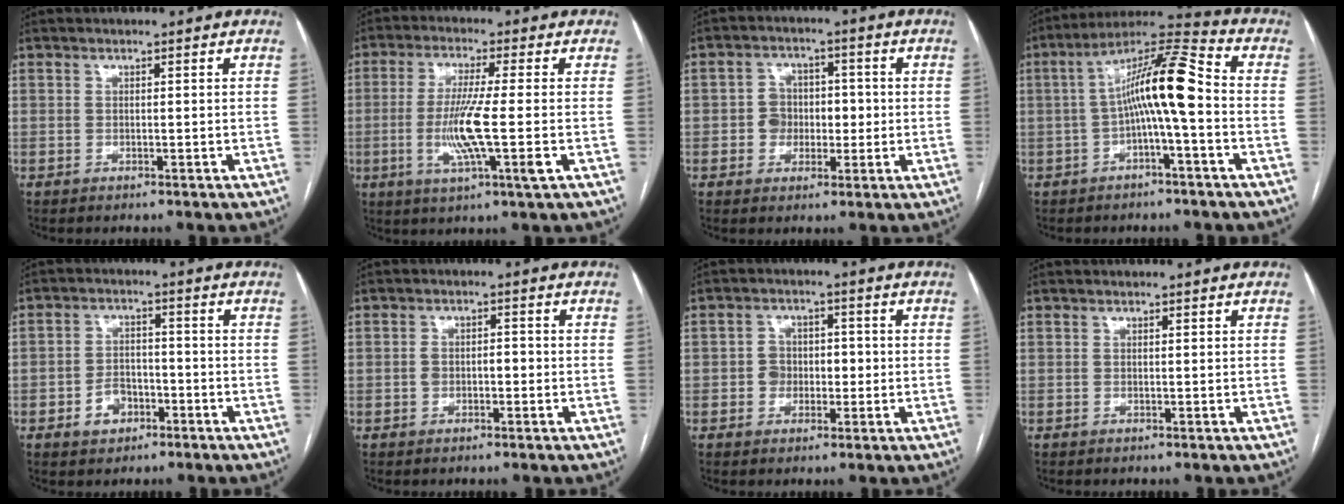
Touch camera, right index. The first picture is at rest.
{"total": 9.8, "force": [-1.6, -0.3, 9.6], "torque": [-0.190, -0.014, -0.035]}
{"total": 5.2, "force": [-0.6, 4.6, 2.4], "torque": [-0.036, 0.021, -0.008]}
{"total": 12.0, "force": [-0.8, 0.7, 11.9], "torque": [-0.208, 0.035, -0.019]}
{"total": 4.8, "force": [-2.3, 3.5, 2.4], "torque": [-0.042, 0.010, -0.034]}
{"total": 2.9, "force": [-0.5, 1.9, 2.2], "torque": [-0.039, 0.018, -0.007]}
{"total": 4.3, "force": [-0.6, 3.7, 2.2], "torque": [-0.032, 0.018, -0.009]}
{"total": 0.0}